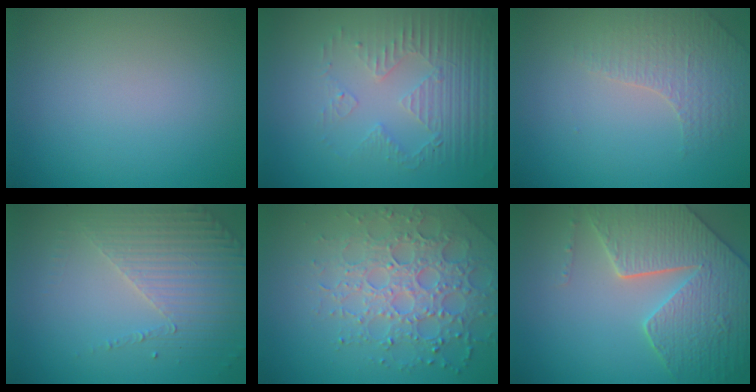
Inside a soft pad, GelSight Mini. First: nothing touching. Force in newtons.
{"total": 5.2, "press": 3.4, "slide": 3.9}
{"total": 1.8, "press": 1.6, "slide": 0.8}
{"total": 4.3, "press": 3.2, "slide": 2.9}
{"total": 4.9, "press": 4.7, "slide": 1.3}
{"total": 7.6, "press": 6.2, "slide": 4.5}